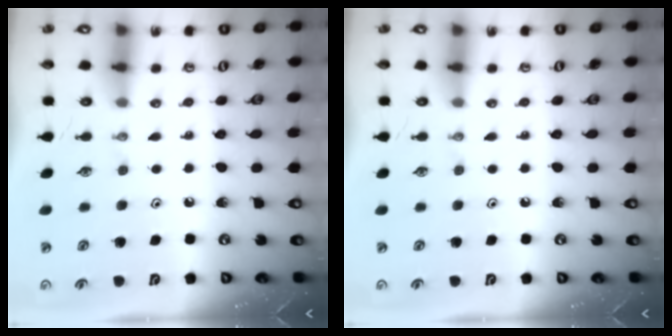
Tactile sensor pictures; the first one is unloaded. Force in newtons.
{"total": 0.0}